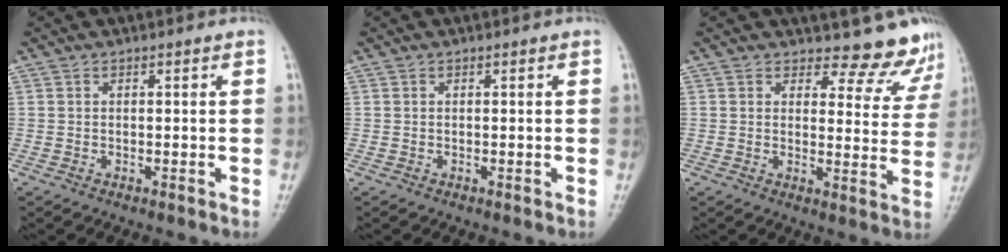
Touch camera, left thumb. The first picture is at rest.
{"total": 0.0}
{"total": 8.2, "force": [7.8, 2.7, 0.4], "torque": [0.033, -0.066, 0.077]}